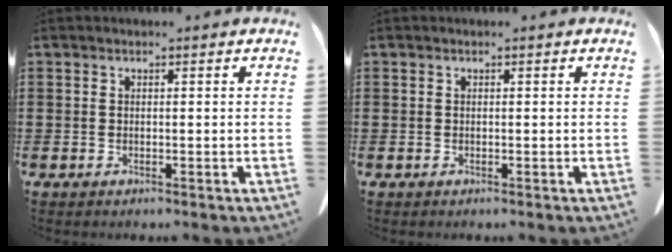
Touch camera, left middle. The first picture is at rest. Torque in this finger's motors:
{"motor_torque": [-0.45, -1.24, 0.04, 0.02]}